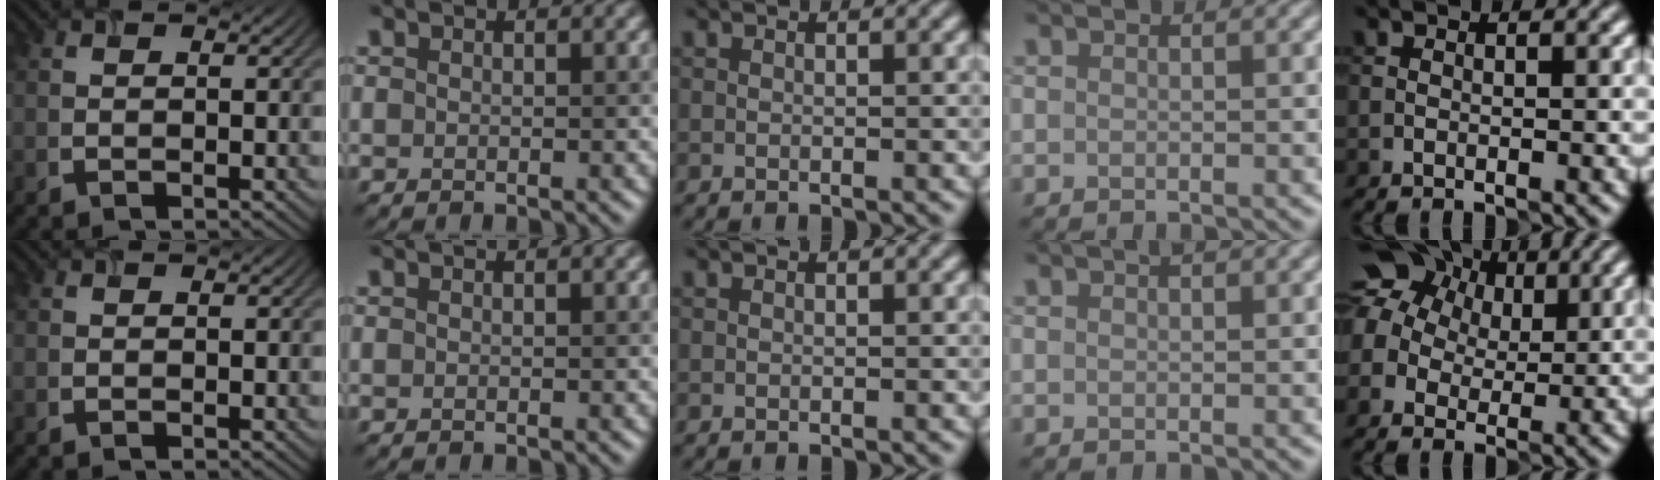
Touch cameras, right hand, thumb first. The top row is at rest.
{"ring": {"total": 0.7, "force": [0.5, 0.1, 0.4], "torque": [-0.005, 0.001, 0.009]}, "little": {"total": 10.4, "force": [4.1, 8.2, 4.9], "torque": [-0.088, 0.038, 0.050]}}